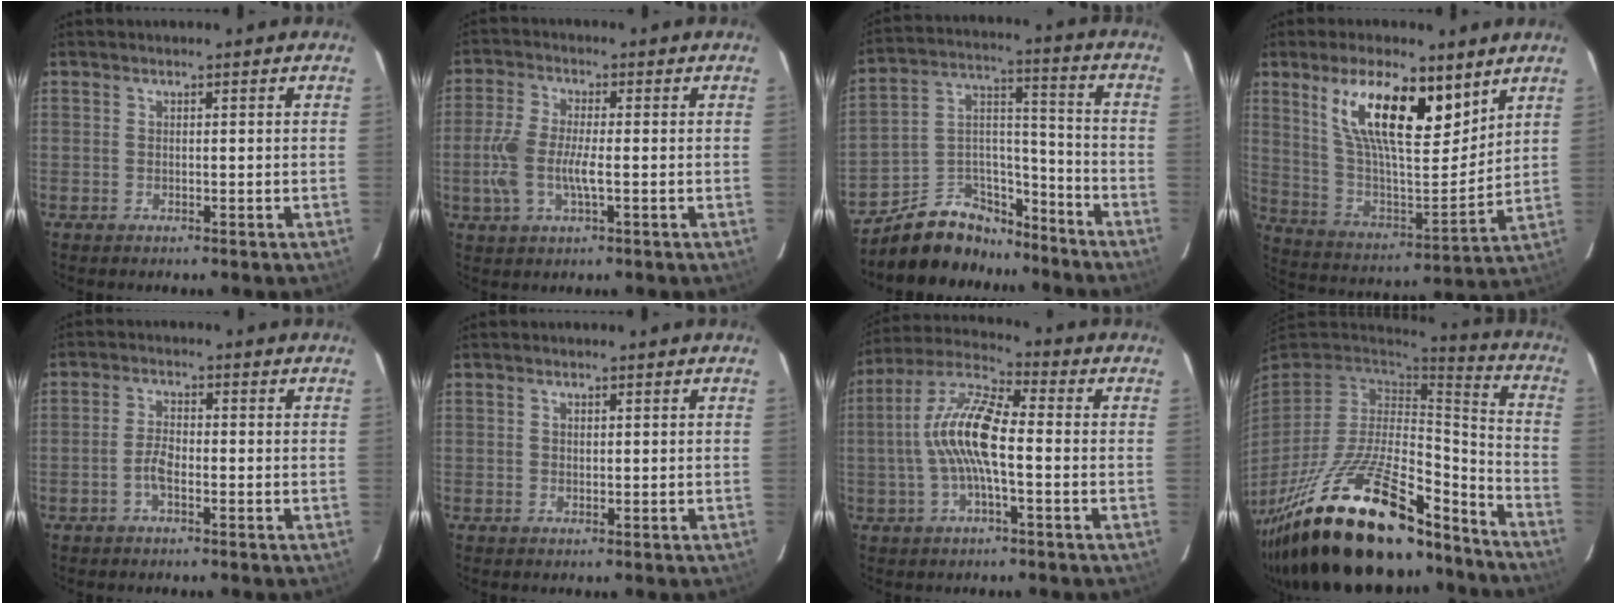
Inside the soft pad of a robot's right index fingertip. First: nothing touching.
{"total": 7.9, "force": [-1.7, 2.8, 7.2], "torque": [-0.162, -0.002, -0.033]}
{"total": 14.5, "force": [-11.5, 7.8, 4.3], "torque": [-0.085, 0.070, -0.179]}
{"total": 18.8, "force": [10.4, 6.5, 14.2], "torque": [-0.254, 0.009, 0.194]}
{"total": 3.3, "force": [-1.4, 1.2, 2.7], "torque": [-0.062, 0.006, -0.028]}
{"total": 0.8, "force": [0.3, 0.7, 0.3], "torque": [-0.004, 0.003, 0.006]}
{"total": 12.0, "force": [-1.2, 3.2, 11.5], "torque": [-0.234, 0.015, -0.028]}
{"total": 34.7, "force": [-23.9, 12.3, 21.9], "torque": [-0.408, -0.027, -0.370]}